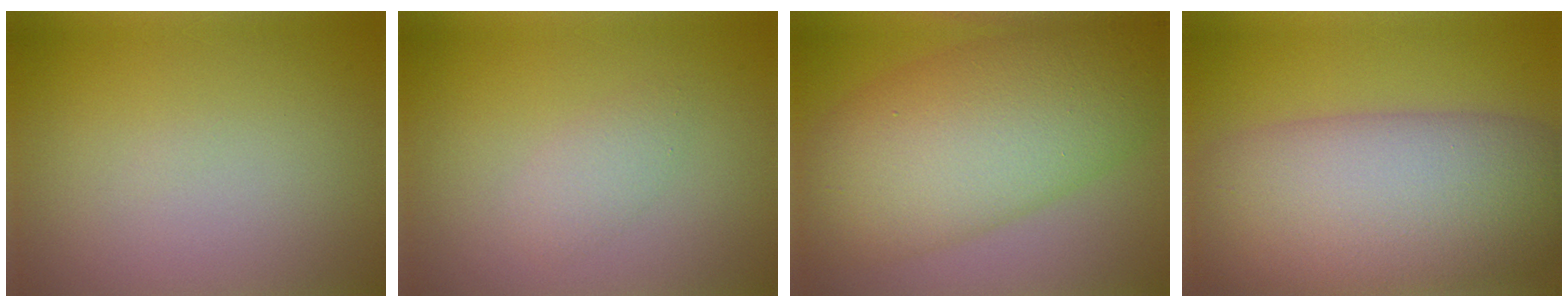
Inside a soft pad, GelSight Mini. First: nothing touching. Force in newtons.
{"total": 1.6, "press": 1.6, "slide": 0.1}
{"total": 12.4, "press": 12.4, "slide": 0.2}
{"total": 13.1, "press": 13.1, "slide": 0.5}